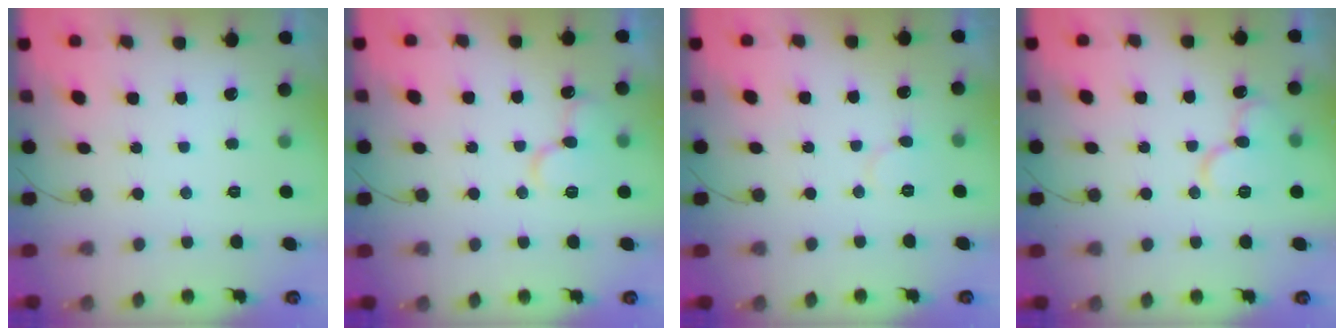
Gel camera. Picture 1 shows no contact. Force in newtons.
{"total": 11.5, "press": 11.4, "slide": 1.4}
{"total": 5.3, "press": 5.3, "slide": 0.2}
{"total": 11.9, "press": 11.9, "slide": 1.3}